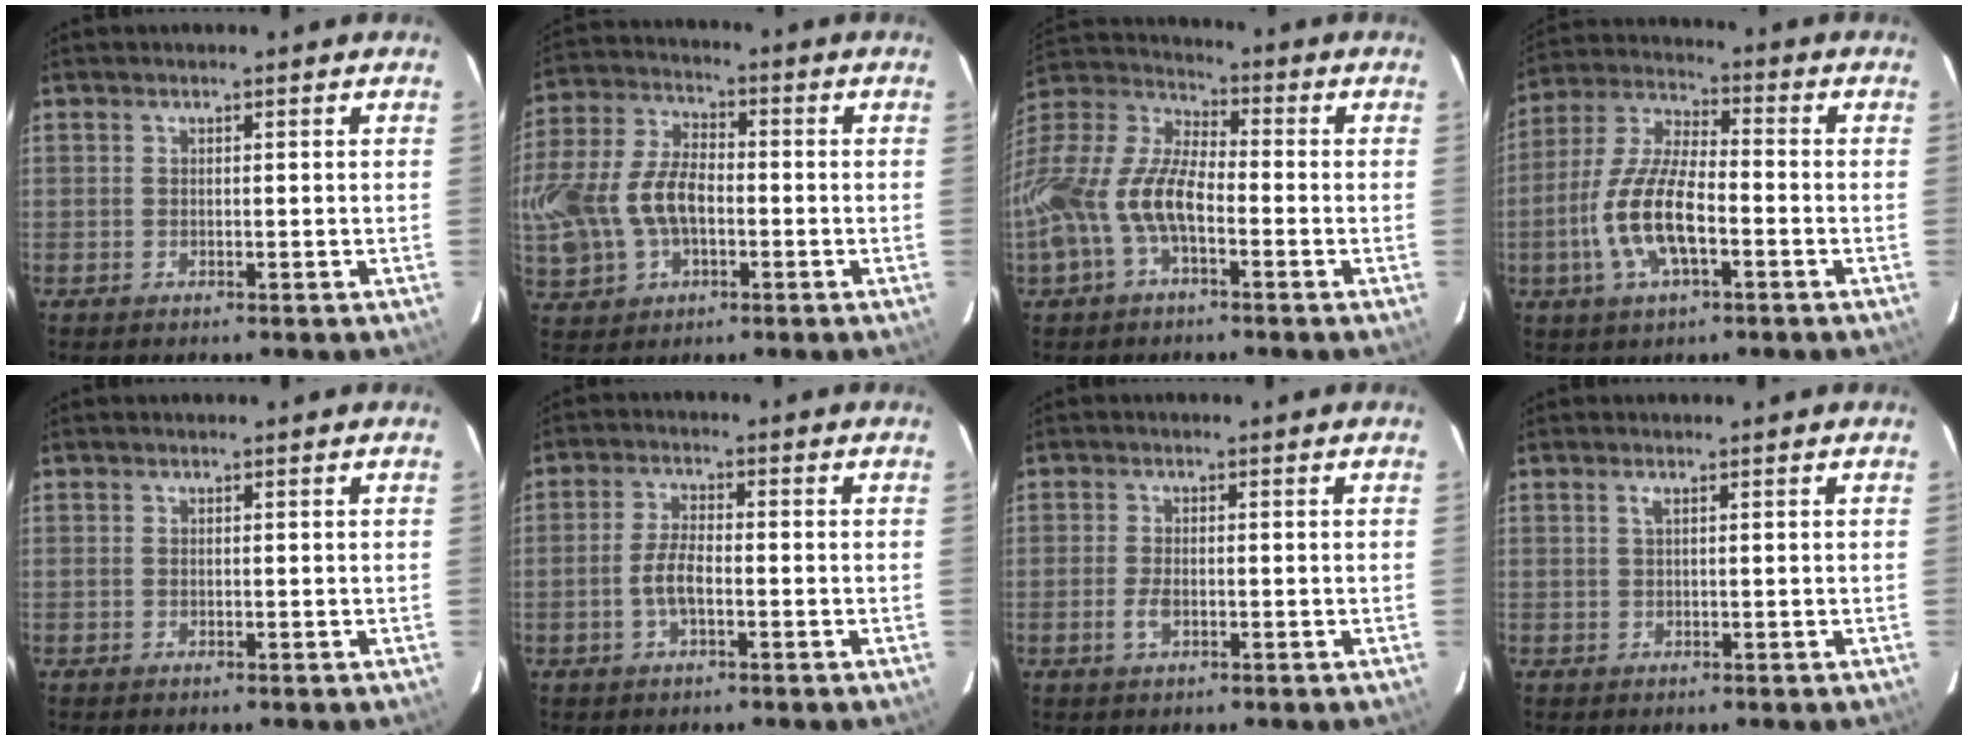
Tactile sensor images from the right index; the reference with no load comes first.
{"total": 18.0, "force": [-2.7, 11.9, 13.2], "torque": [-0.318, 0.014, -0.040]}
{"total": 17.7, "force": [-5.7, 8.4, 14.5], "torque": [-0.309, -0.003, -0.120]}
{"total": 13.2, "force": [-4.1, 4.8, 11.7], "torque": [-0.247, -0.002, -0.079]}
{"total": 0.0}
{"total": 4.6, "force": [-1.5, 1.5, 4.0], "torque": [-0.086, 0.003, -0.029]}
{"total": 2.7, "force": [-1.0, 1.3, 2.2], "torque": [-0.048, -0.002, -0.019]}
{"total": 0.8, "force": [0.3, 0.0, 0.7], "torque": [-0.014, 0.003, 0.005]}